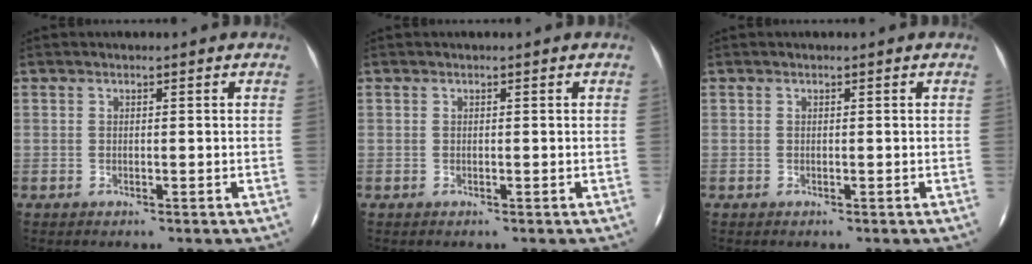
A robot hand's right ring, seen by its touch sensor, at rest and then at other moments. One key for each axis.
{"total": 0.0}
{"total": 0.0}